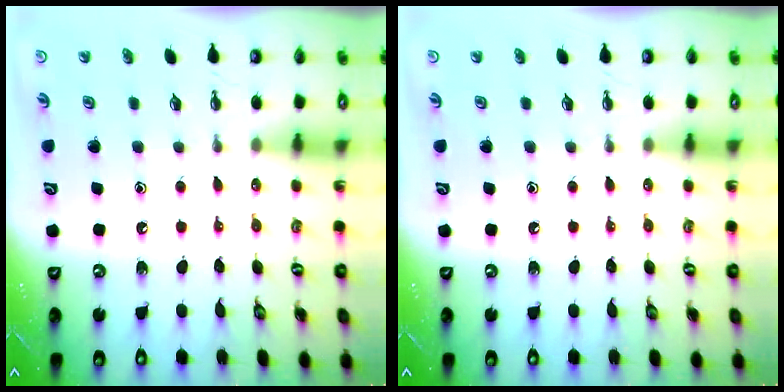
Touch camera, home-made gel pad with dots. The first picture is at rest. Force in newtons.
{"total": 0.0}